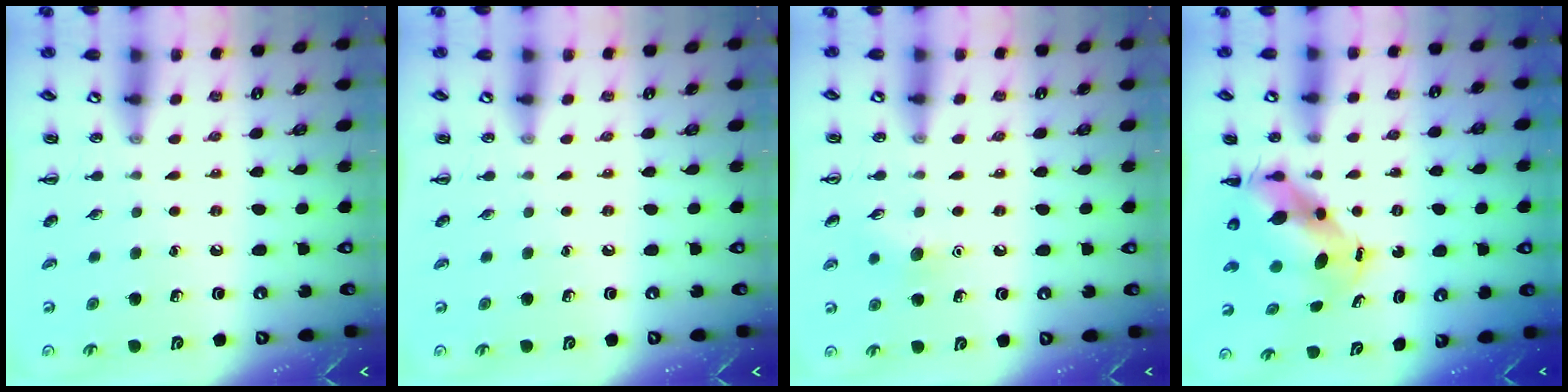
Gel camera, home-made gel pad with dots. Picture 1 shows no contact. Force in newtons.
{"total": 0.0}
{"total": 6.8, "press": 6.6, "slide": 1.7}
{"total": 7.3, "press": 7.1, "slide": 1.7}